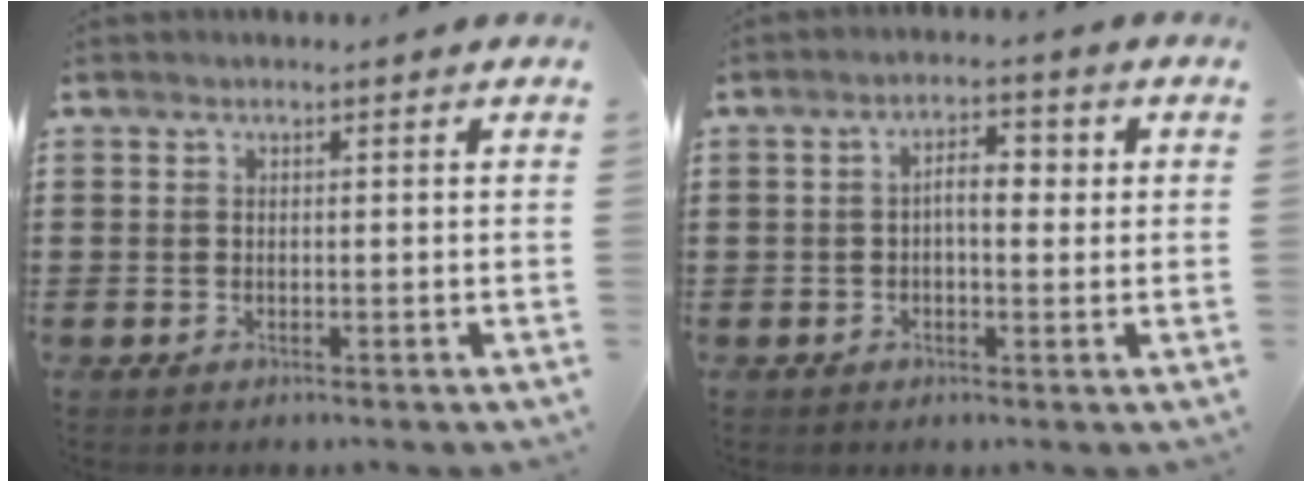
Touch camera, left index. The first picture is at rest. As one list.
[{"total": 4.4, "force": [0.1, 1.7, 4.1], "torque": [-0.070, 0.008, -0.003]}]